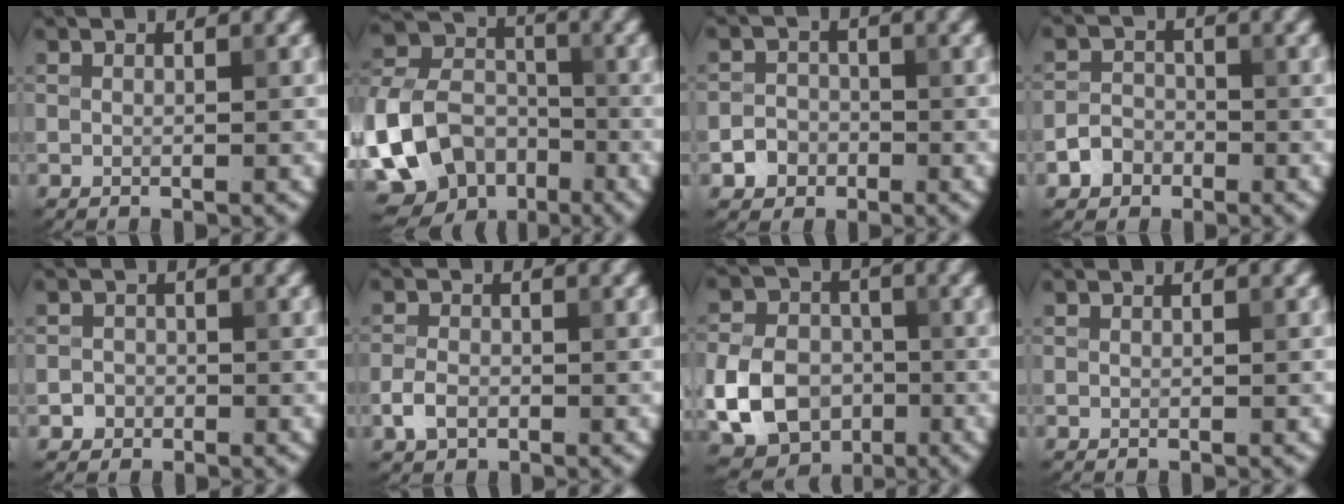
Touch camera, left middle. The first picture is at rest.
{"total": 11.2, "force": [-4.6, 8.3, 6.1], "torque": [-0.128, -0.016, -0.093]}
{"total": 2.2, "force": [-1.0, 1.9, 0.5], "torque": [0.003, 0.003, -0.021]}
{"total": 2.3, "force": [-1.3, 1.8, 0.7], "torque": [-0.005, 0.006, -0.028]}
{"total": 1.3, "force": [-0.5, 1.2, 0.1], "torque": [0.015, 0.001, -0.013]}
{"total": 2.2, "force": [-1.0, 1.5, 1.3], "torque": [-0.024, 0.001, -0.024]}
{"total": 7.6, "force": [-2.1, 5.9, 4.2], "torque": [-0.080, -0.004, -0.047]}
{"total": 0.0}